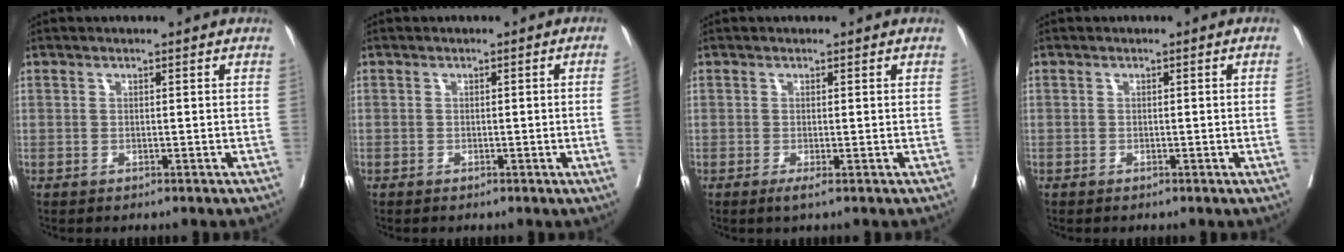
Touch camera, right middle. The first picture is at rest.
{"total": 2.4, "force": [-0.4, -0.9, 2.2], "torque": [-0.024, -0.002, -0.003]}
{"total": 1.1, "force": [-0.5, -0.1, 1.0], "torque": [-0.015, -0.004, -0.009]}
{"total": 0.9, "force": [-0.1, -0.2, 0.9], "torque": [-0.009, 0.003, 0.001]}